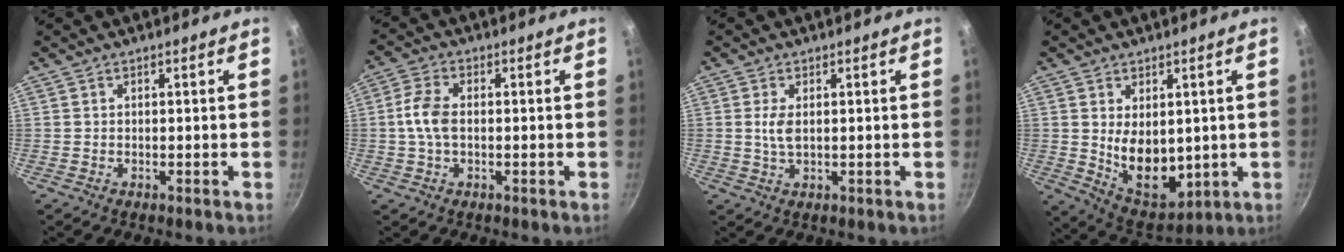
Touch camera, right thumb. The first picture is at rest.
{"total": 9.6, "force": [0.0, 6.1, 7.4], "torque": [-0.145, 0.019, -0.009]}
{"total": 3.1, "force": [0.5, 1.5, 2.6], "torque": [-0.051, -0.004, 0.011]}
{"total": 11.6, "force": [0.8, 7.3, 8.9], "torque": [-0.113, -0.031, 0.040]}